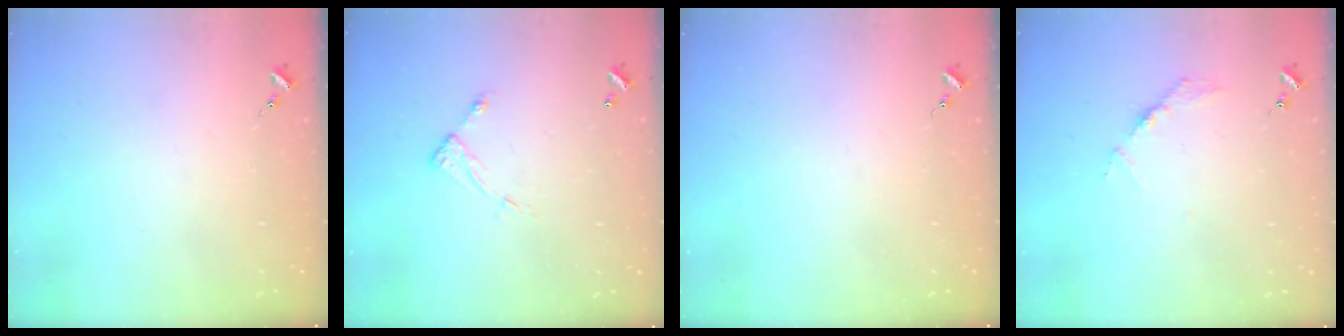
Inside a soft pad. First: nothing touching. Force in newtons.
{"total": 5.3, "press": 5.3, "slide": 0.4}
{"total": 0.0}
{"total": 3.6, "press": 3.6, "slide": 0.4}